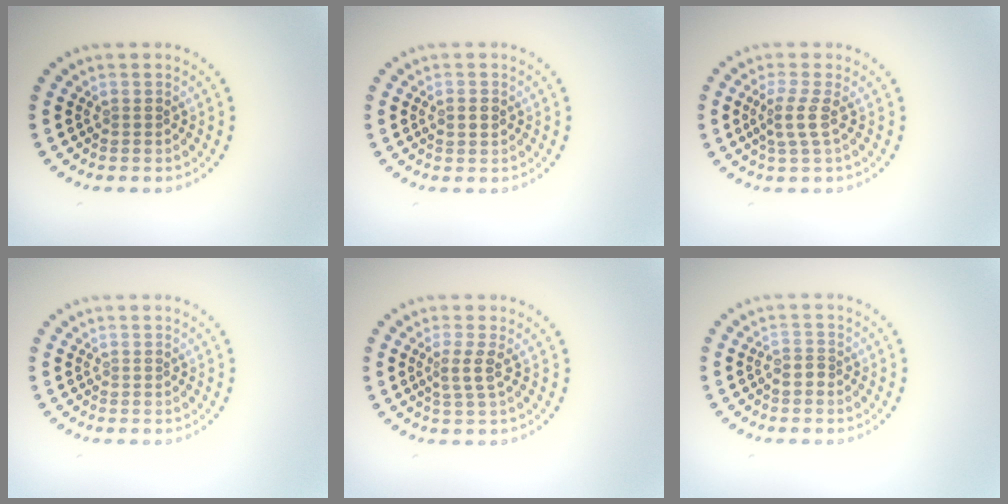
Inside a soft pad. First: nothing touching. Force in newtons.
{"total": 1.0, "press": 1.0, "slide": 0.1}
{"total": 2.2, "press": 1.6, "slide": 1.5}
{"total": 0.0}
{"total": 1.7, "press": 1.3, "slide": 1.1}
{"total": 1.5, "press": 1.1, "slide": 0.9}